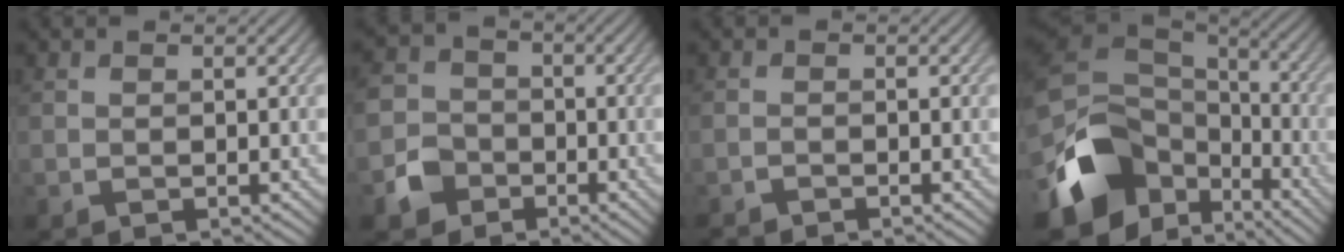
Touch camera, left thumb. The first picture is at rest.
{"total": 5.3, "force": [-2.6, 4.3, 1.8], "torque": [-0.049, 0.001, -0.063]}
{"total": 1.2, "force": [-1.2, -0.1, 0.3], "torque": [-0.007, 0.001, -0.025]}
{"total": 14.3, "force": [-6.3, 9.7, 8.3], "torque": [-0.201, -0.031, -0.108]}